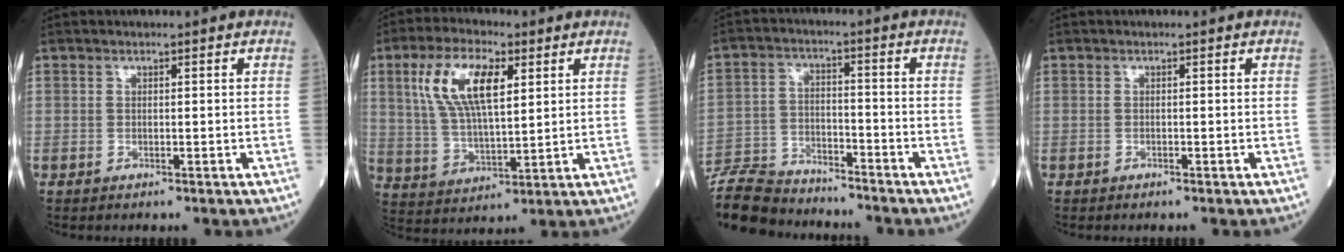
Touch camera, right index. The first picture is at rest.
{"total": 11.9, "force": [4.5, 4.2, 10.2], "torque": [-0.216, 0.016, 0.088]}
{"total": 11.6, "force": [-11.1, 2.3, 2.3], "torque": [-0.048, 0.002, -0.201]}
{"total": 0.0}